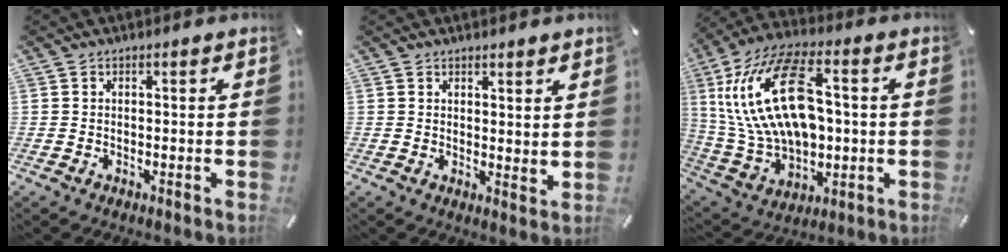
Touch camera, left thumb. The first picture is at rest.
{"total": 2.4, "force": [2.2, 0.8, 0.1], "torque": [0.011, -0.017, 0.040]}
{"total": 23.9, "force": [3.8, 15.1, 18.2], "torque": [-0.379, 0.006, 0.064]}